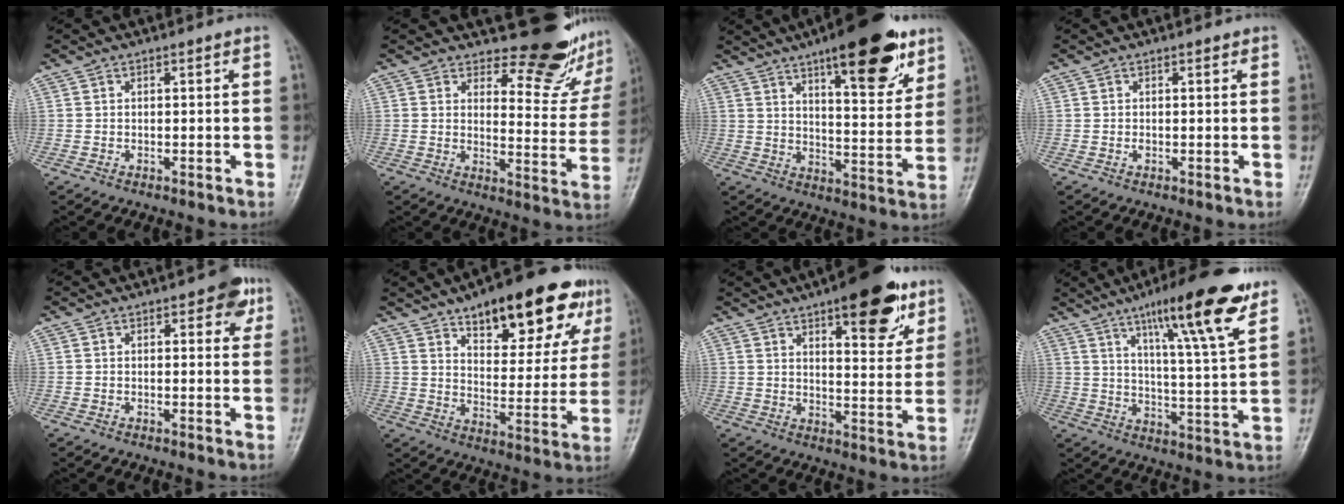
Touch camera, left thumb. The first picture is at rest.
{"total": 13.8, "force": [12.3, 4.8, 4.3], "torque": [-0.012, -0.125, 0.143]}
{"total": 19.0, "force": [11.3, 6.2, 14.0], "torque": [-0.163, -0.055, 0.167]}
{"total": 0.6, "force": [0.1, 0.5, 0.4], "torque": [-0.003, 0.000, -0.001]}
{"total": 4.2, "force": [2.0, 2.2, 3.0], "torque": [-0.010, -0.004, 0.016]}
{"total": 21.2, "force": [12.5, 8.6, 14.8], "torque": [-0.154, -0.037, 0.181]}
{"total": 15.6, "force": [9.0, 5.7, 11.4], "torque": [-0.114, -0.041, 0.125]}
{"total": 18.2, "force": [10.9, 2.6, 14.3], "torque": [-0.202, -0.051, 0.169]}